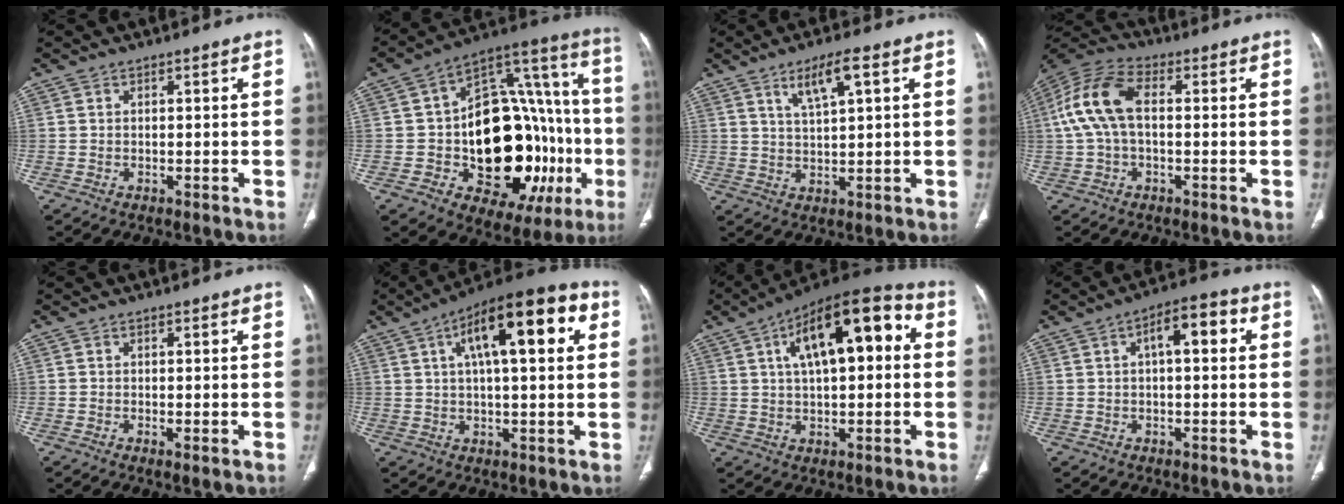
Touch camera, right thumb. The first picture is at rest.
{"total": 33.4, "force": [-7.1, 18.7, 26.7], "torque": [-0.309, 0.049, -0.083]}
{"total": 6.1, "force": [3.1, 1.2, 5.2], "torque": [-0.098, -0.010, 0.061]}
{"total": 12.4, "force": [1.0, 6.8, 10.3], "torque": [-0.225, 0.033, 0.012]}
{"total": 0.9, "force": [-0.1, 0.1, 0.9], "torque": [-0.019, -0.005, -0.002]}
{"total": 18.1, "force": [5.9, 6.4, 15.9], "torque": [-0.216, 0.021, 0.080]}
{"total": 18.5, "force": [4.6, 8.0, 16.1], "torque": [-0.228, 0.030, 0.062]}
{"total": 7.6, "force": [1.8, 3.2, 6.6], "torque": [-0.088, 0.024, 0.019]}